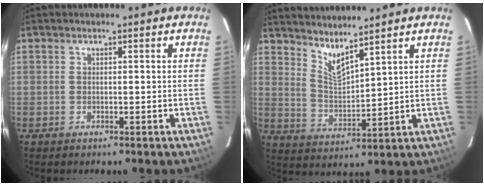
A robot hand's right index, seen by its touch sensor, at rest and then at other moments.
{"total": 6.5, "force": [5.6, 0.6, 3.4], "torque": [-0.063, -0.013, 0.108]}